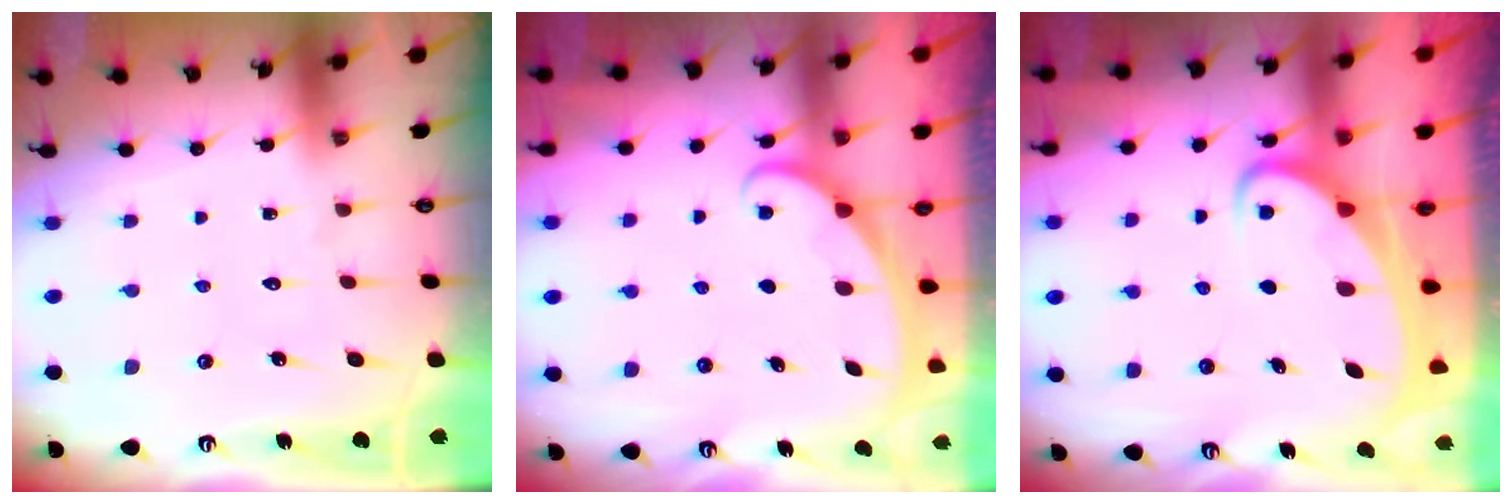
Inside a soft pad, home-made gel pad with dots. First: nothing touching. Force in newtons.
{"total": 3.4, "press": 3.4, "slide": 0.2}
{"total": 3.7, "press": 3.7, "slide": 0.4}